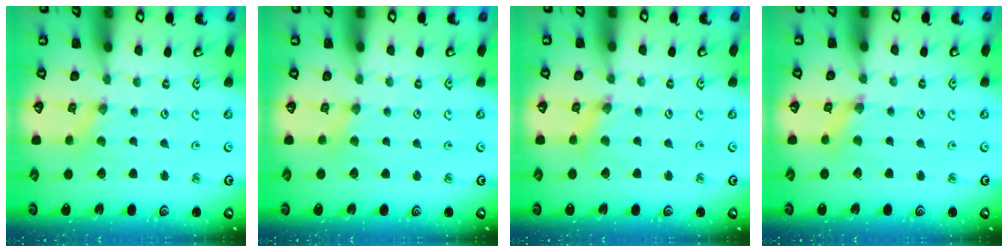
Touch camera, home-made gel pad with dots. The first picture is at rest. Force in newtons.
{"total": 2.0, "press": 2.0, "slide": 0.4}
{"total": 1.2, "press": 1.2, "slide": 0.3}
{"total": 1.5, "press": 1.5, "slide": 0.2}